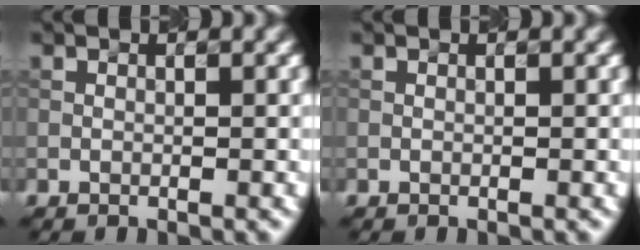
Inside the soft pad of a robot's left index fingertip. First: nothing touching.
{"total": 0.0}